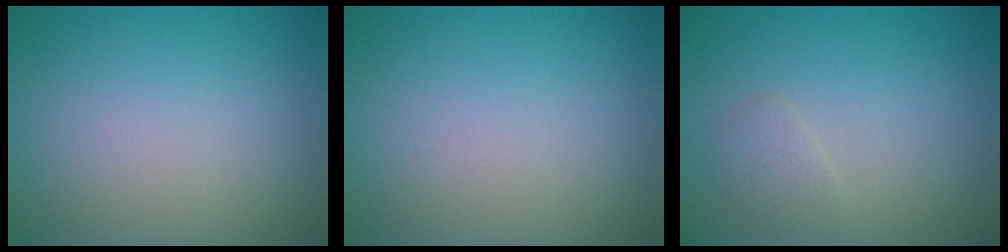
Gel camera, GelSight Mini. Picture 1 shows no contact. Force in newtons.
{"total": 0.0}
{"total": 1.2, "press": 1.2, "slide": 0.1}